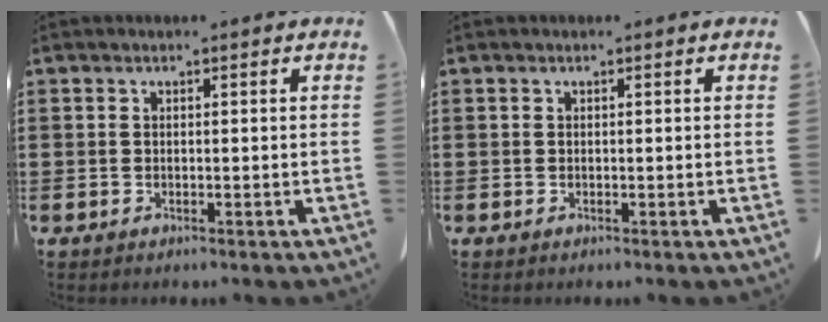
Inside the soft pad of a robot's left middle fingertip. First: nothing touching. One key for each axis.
{"total": 0.0}